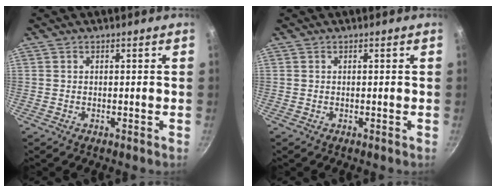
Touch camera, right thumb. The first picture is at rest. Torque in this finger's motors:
{"motor_torque": [-0.05, 0.05, -0.08, -0.08, 0.00]}